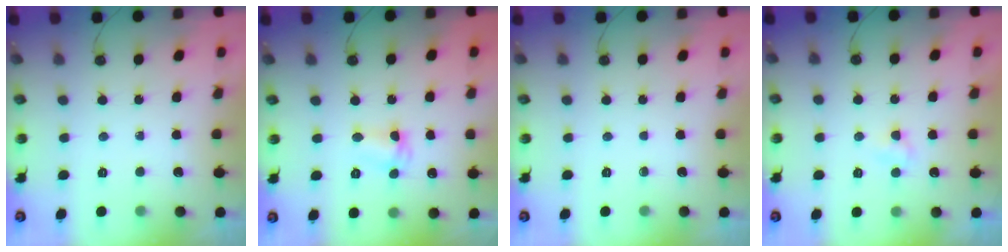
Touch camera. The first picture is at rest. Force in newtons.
{"total": 4.0, "press": 4.0, "slide": 0.4}
{"total": 0.0}
{"total": 3.2, "press": 3.2, "slide": 0.4}